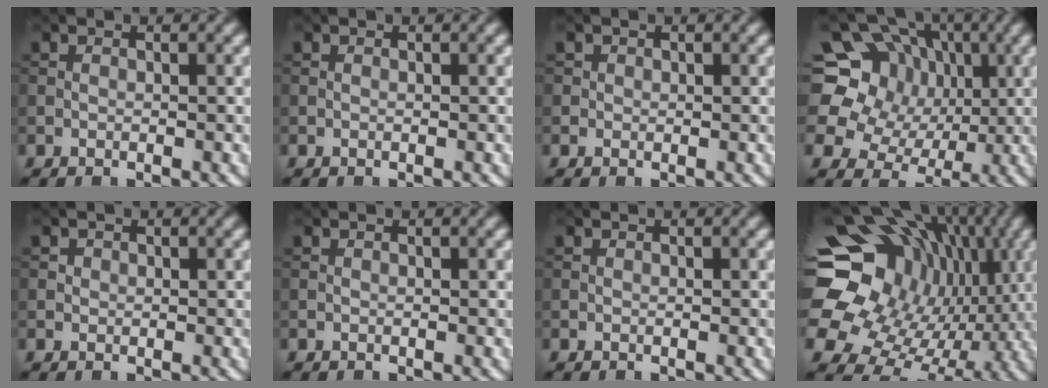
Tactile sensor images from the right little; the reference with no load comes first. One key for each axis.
{"total": 0.0}
{"total": 0.6, "fx": 0.2, "fy": 0.6, "fz": 0.1, "tx": 0.001, "ty": -0.004, "tz": 0.003}
{"total": 13.9, "fx": 3.5, "fy": 12.4, "fz": 5.2, "tx": -0.154, "ty": 0.045, "tz": 0.038}
{"total": 0.6, "fx": 0.2, "fy": 0.6, "fz": 0.1, "tx": -0.001, "ty": -0.003, "tz": 0.003}
{"total": 0.0}
{"total": 0.0}
{"total": 20.6, "fx": 2.8, "fy": 17.5, "fz": 10.5, "tx": -0.200, "ty": 0.027, "tz": 0.039}